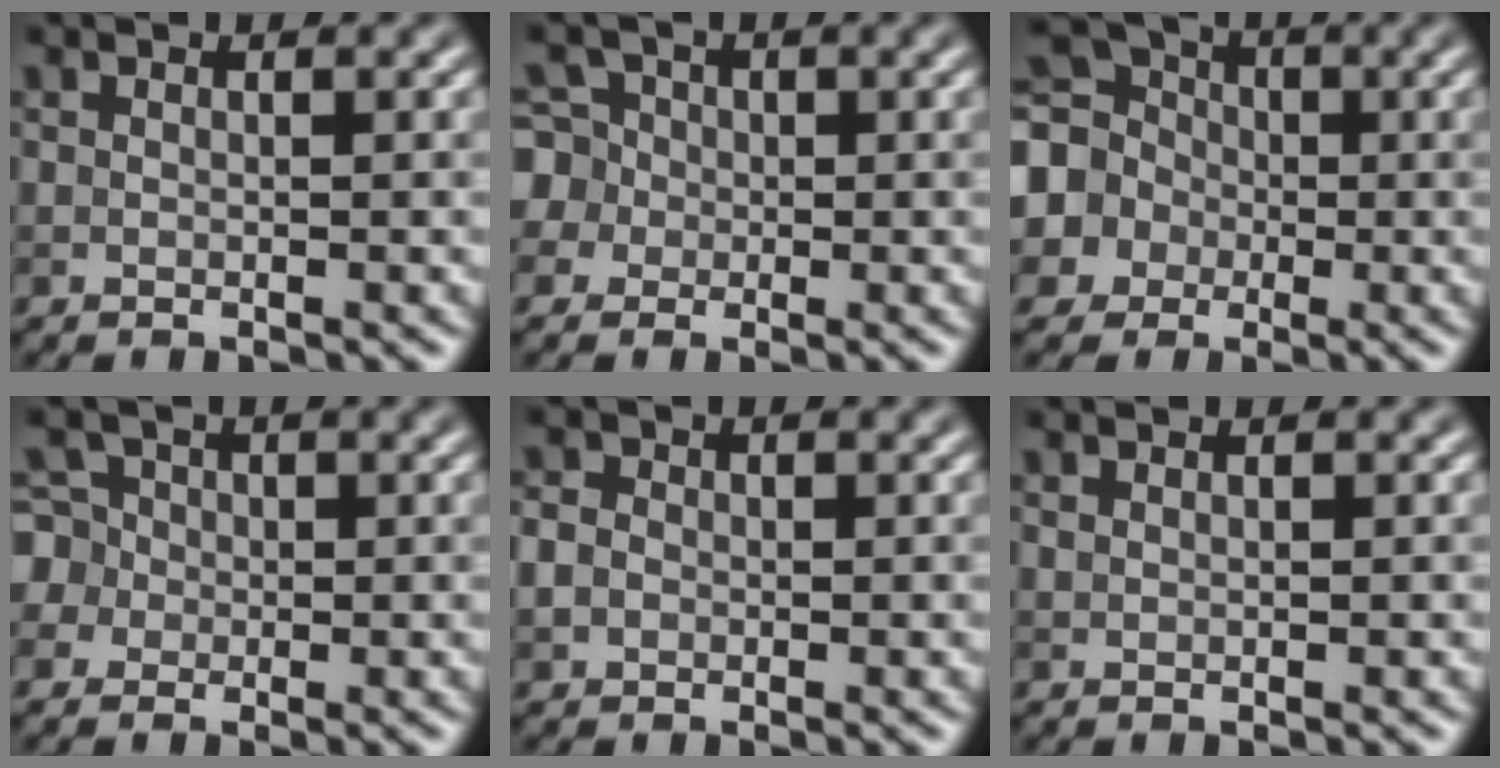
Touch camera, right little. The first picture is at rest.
{"total": 5.2, "force": [0.0, 5.0, 1.4], "torque": [-0.023, 0.032, -0.026]}
{"total": 9.4, "force": [0.1, 8.6, 3.8], "torque": [-0.107, 0.023, -0.043]}
{"total": 4.7, "force": [-0.4, 4.5, 1.3], "torque": [-0.016, 0.029, -0.040]}
{"total": 2.3, "force": [-0.1, 2.1, 1.0], "torque": [-0.010, 0.013, -0.016]}
{"total": 0.0}